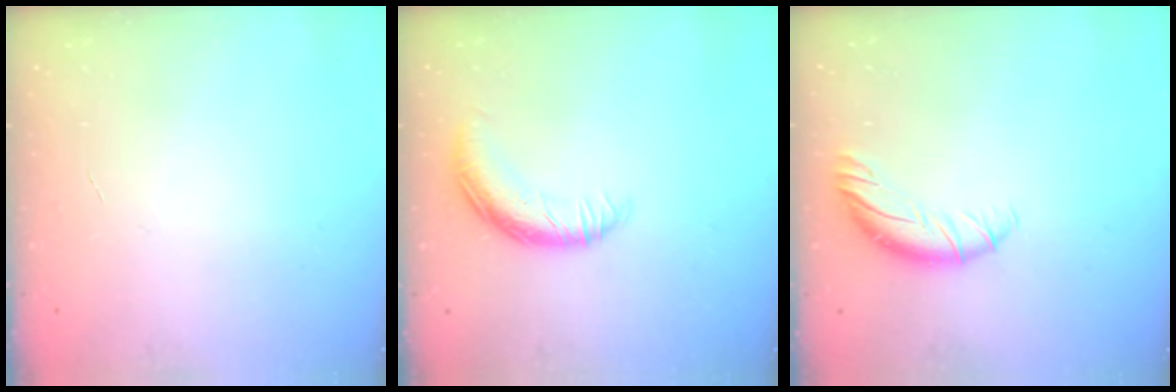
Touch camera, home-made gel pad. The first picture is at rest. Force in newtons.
{"total": 12.1, "press": 12.1, "slide": 0.7}
{"total": 8.5, "press": 8.5, "slide": 0.6}